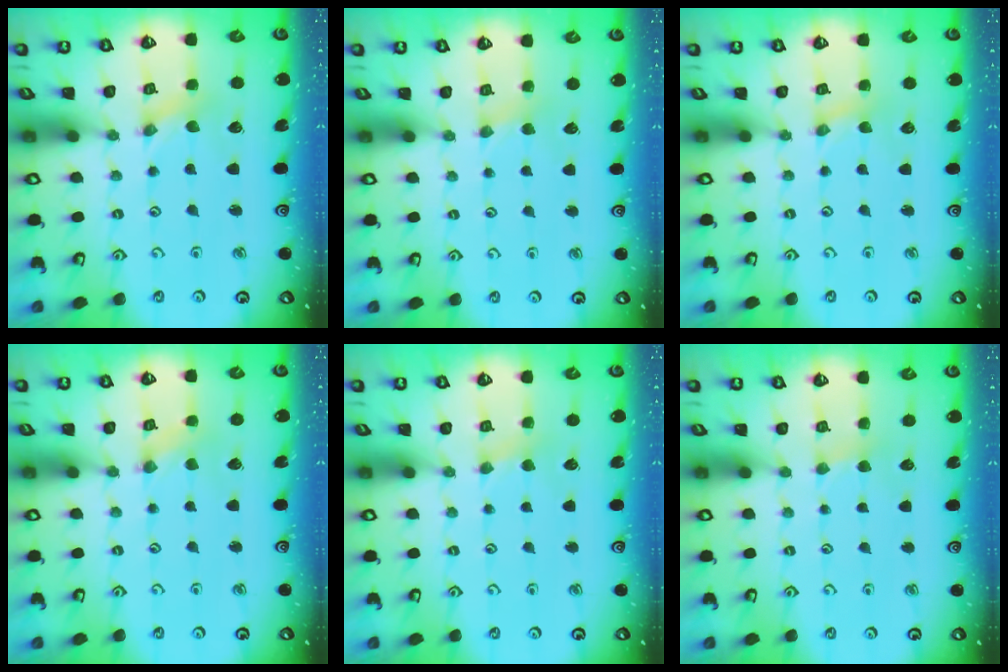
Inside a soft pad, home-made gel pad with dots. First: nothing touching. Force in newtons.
{"total": 2.2, "press": 2.2, "slide": 0.4}
{"total": 0.7, "press": 0.6, "slide": 0.2}
{"total": 0.0}
{"total": 2.6, "press": 2.6, "slide": 0.4}
{"total": 2.8, "press": 2.7, "slide": 0.4}